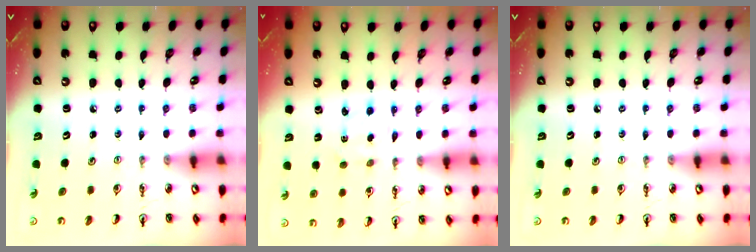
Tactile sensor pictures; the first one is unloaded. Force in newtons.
{"total": 1.3, "press": 1.2, "slide": 0.6}
{"total": 0.0}